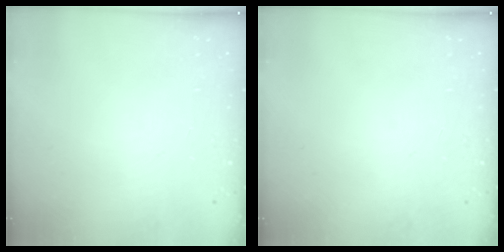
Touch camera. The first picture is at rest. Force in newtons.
{"total": 0.0}